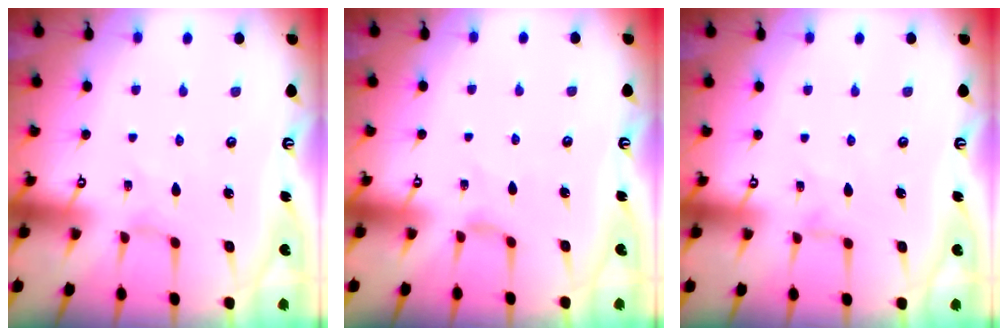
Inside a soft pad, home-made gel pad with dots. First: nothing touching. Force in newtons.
{"total": 0.0}
{"total": 0.0}